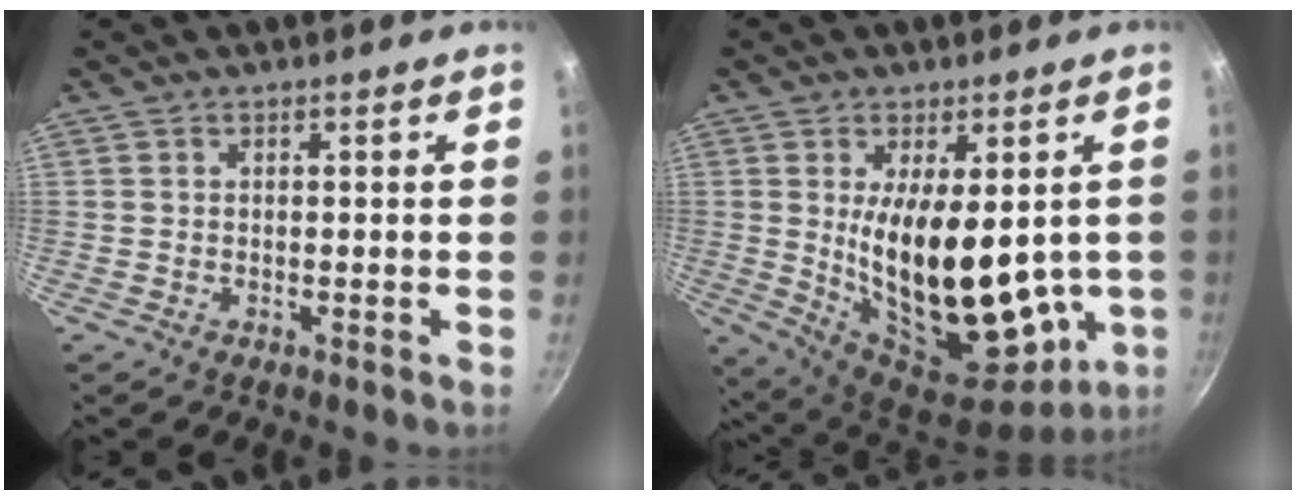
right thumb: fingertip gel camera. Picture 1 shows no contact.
{"total": 22.1, "force": [-1.5, 10.8, 19.2], "torque": [-0.284, -0.029, 0.017]}